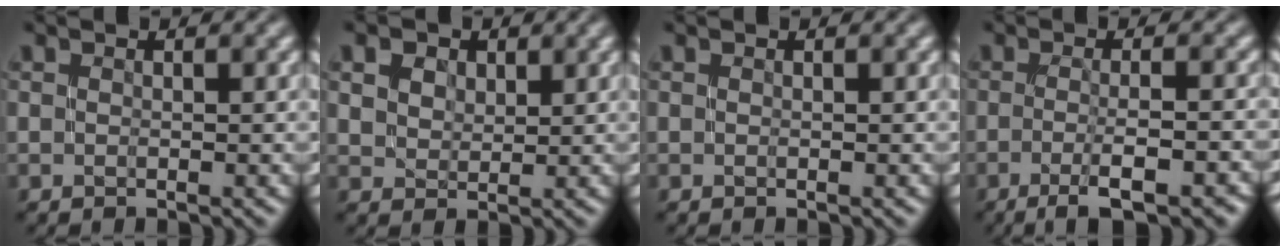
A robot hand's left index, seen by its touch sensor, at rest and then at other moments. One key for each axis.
{"total": 5.0, "fx": 3.0, "fy": 3.2, "fz": 2.4, "tx": -0.064, "ty": 0.016, "tz": 0.041}
{"total": 0.0}
{"total": 5.6, "fx": -2.6, "fy": 1.3, "fz": 4.9, "tx": -0.070, "ty": 0.001, "tz": -0.037}